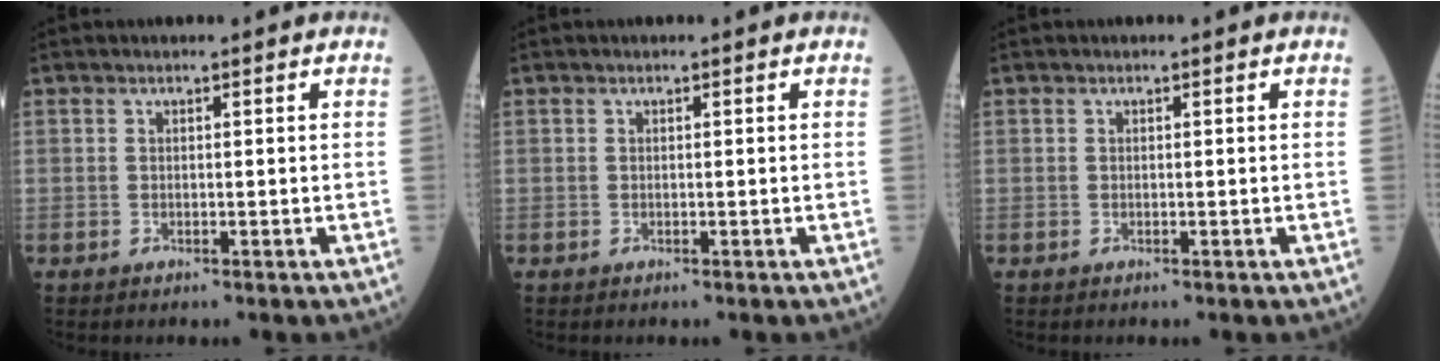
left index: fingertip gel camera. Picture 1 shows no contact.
{"total": 0.0}
{"total": 0.0}